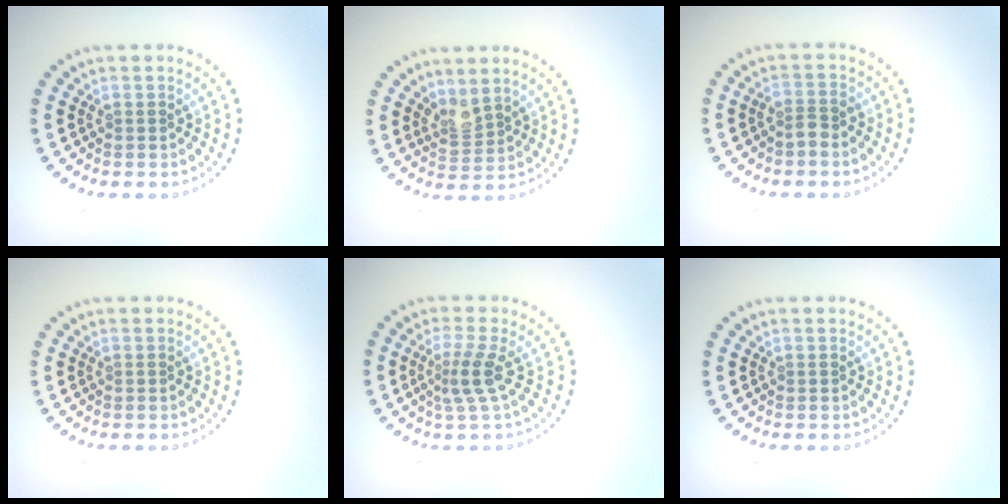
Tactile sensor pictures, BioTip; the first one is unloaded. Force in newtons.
{"total": 2.1, "press": 1.5, "slide": 1.4}
{"total": 1.5, "press": 1.3, "slide": 0.8}
{"total": 0.0}
{"total": 2.5, "press": 1.8, "slide": 1.8}
{"total": 0.0}